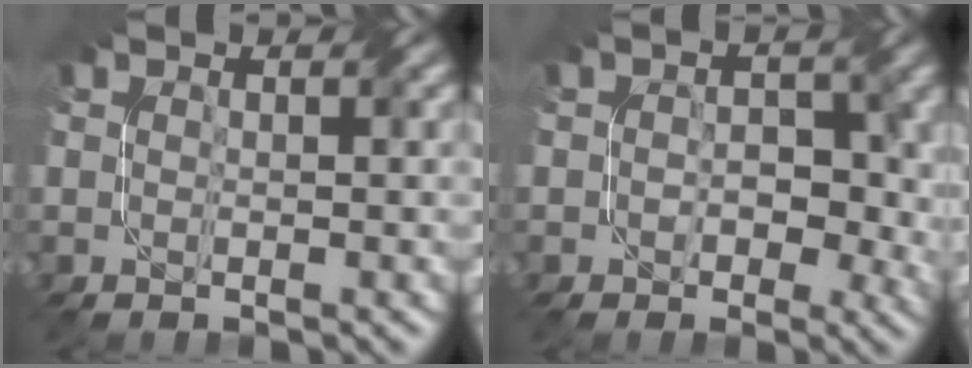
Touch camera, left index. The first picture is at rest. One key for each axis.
{"total": 3.7, "fx": -0.2, "fy": 2.7, "fz": 2.4, "tx": -0.014, "ty": 0.000, "tz": 0.004}